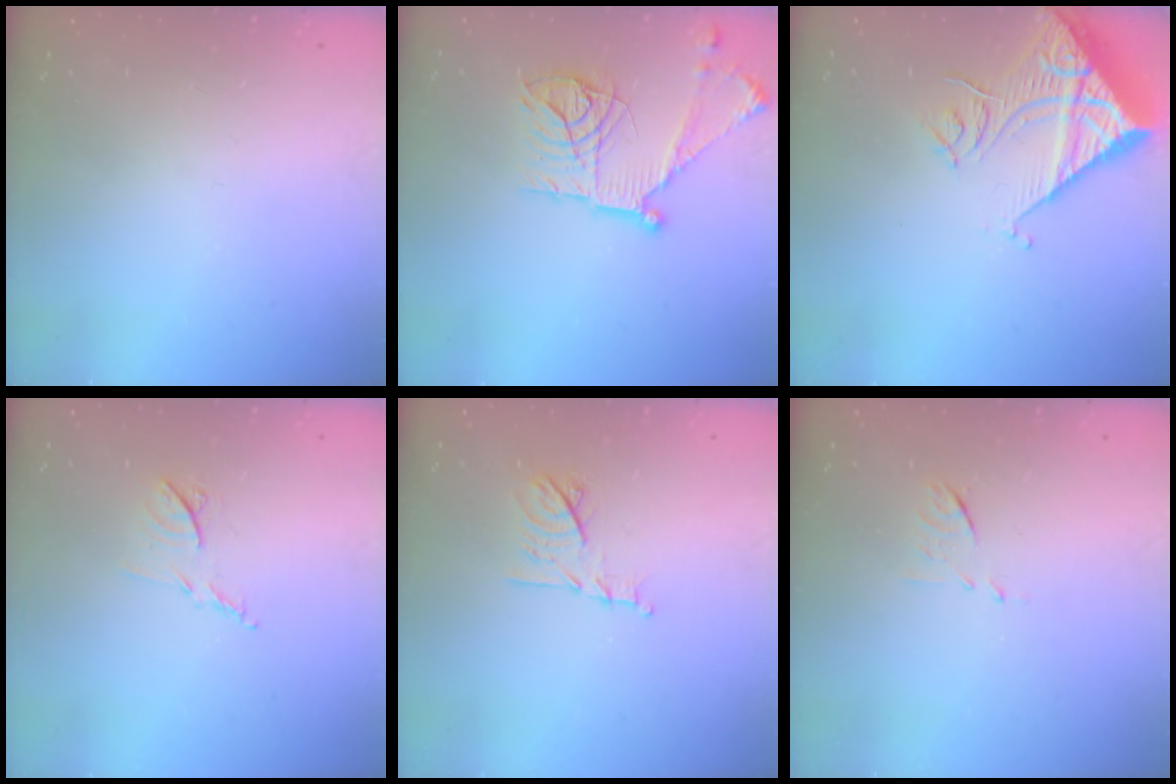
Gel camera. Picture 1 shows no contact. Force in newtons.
{"total": 18.2, "press": 18.2, "slide": 1.2}
{"total": 13.2, "press": 13.1, "slide": 1.7}
{"total": 7.7, "press": 7.7, "slide": 0.5}
{"total": 10.5, "press": 10.5, "slide": 0.3}
{"total": 5.9, "press": 5.9, "slide": 0.5}